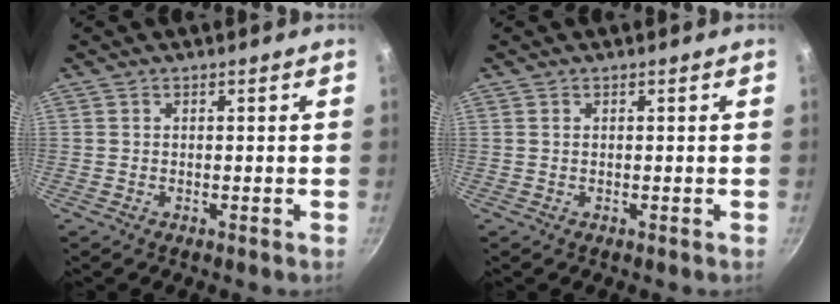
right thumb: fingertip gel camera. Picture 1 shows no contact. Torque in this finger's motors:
{"motor_torque": [-0.35, 0.06, -0.36, 0.21, 0.04]}